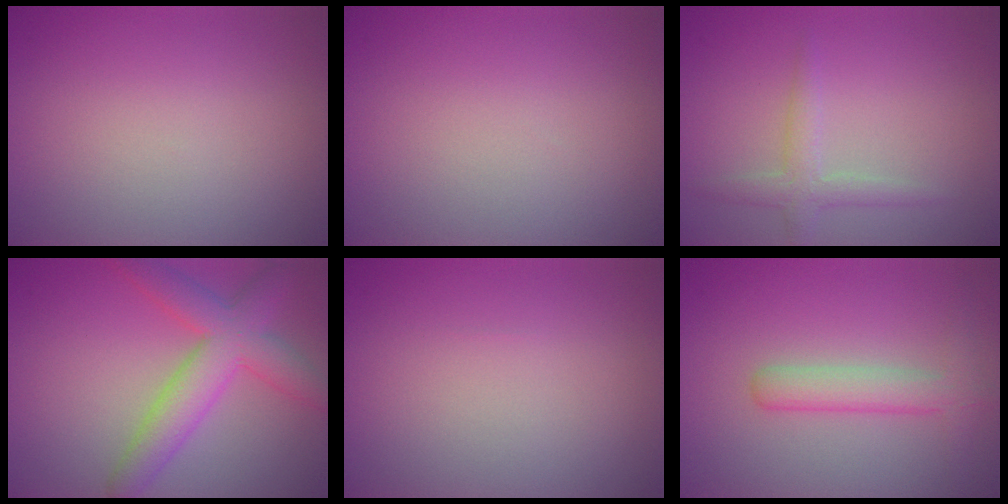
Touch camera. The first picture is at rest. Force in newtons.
{"total": 0.0}
{"total": 1.9, "press": 1.9, "slide": 0.1}
{"total": 5.9, "press": 5.9, "slide": 0.2}
{"total": 0.0}
{"total": 3.0, "press": 3.0, "slide": 0.0}